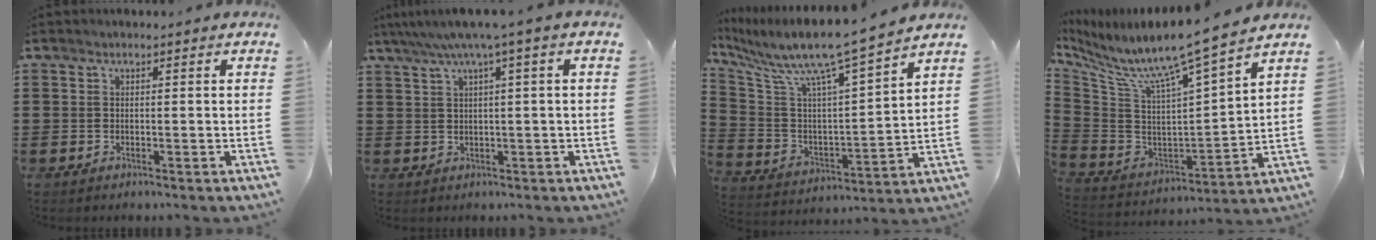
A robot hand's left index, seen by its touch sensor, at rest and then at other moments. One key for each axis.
{"total": 4.0, "fx": 1.5, "fy": -0.6, "fz": 3.7, "tx": -0.074, "ty": -0.007, "tz": 0.021}
{"total": 9.8, "fx": 8.3, "fy": -0.4, "fz": 5.3, "tx": -0.139, "ty": -0.070, "tz": 0.130}
{"total": 8.8, "fx": 7.2, "fy": -0.9, "fz": 5.0, "tx": -0.127, "ty": -0.074, "tz": 0.108}